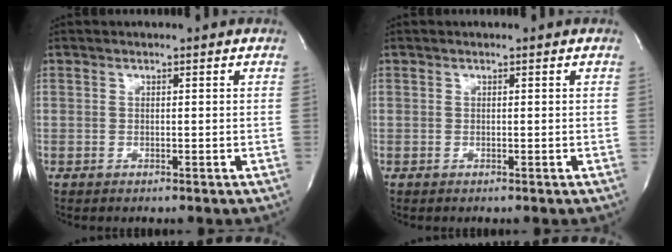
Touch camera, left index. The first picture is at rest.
{"total": 0.0}